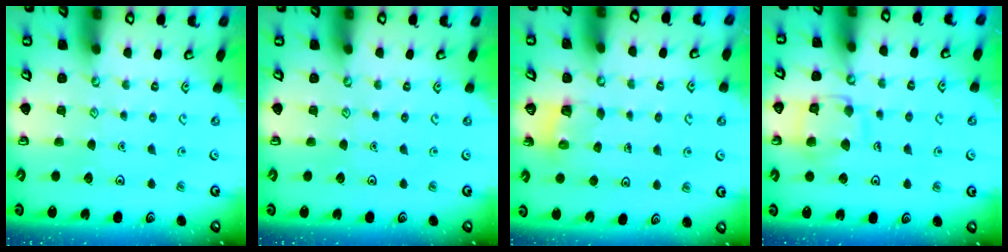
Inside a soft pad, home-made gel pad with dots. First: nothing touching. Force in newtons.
{"total": 0.0}
{"total": 2.6, "press": 2.6, "slide": 0.3}
{"total": 10.9, "press": 10.9, "slide": 0.8}